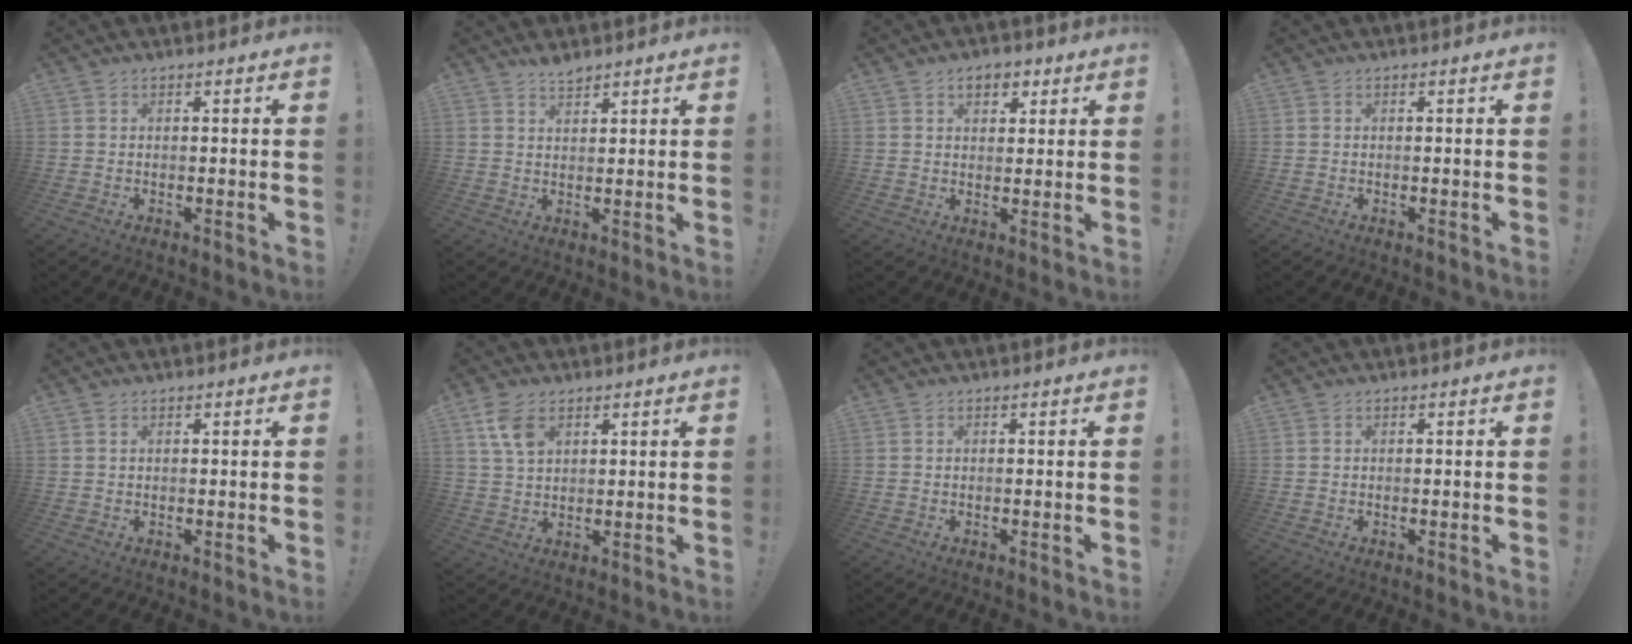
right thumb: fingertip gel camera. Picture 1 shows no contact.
{"total": 2.9, "force": [2.7, 0.6, 0.8], "torque": [-0.006, -0.019, 0.047]}
{"total": 5.2, "force": [2.4, 3.7, 2.9], "torque": [-0.039, 0.002, 0.042]}
{"total": 0.0}
{"total": 0.5, "force": [0.3, 0.2, 0.4], "torque": [-0.009, 0.001, 0.007]}
{"total": 7.4, "force": [3.7, 4.3, 4.8], "torque": [-0.083, -0.009, 0.074]}
{"total": 0.0}
{"total": 0.0}